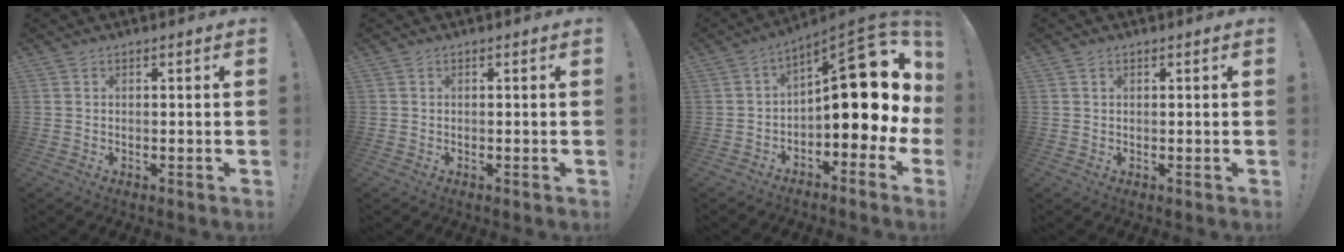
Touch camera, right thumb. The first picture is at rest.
{"total": 0.0}
{"total": 16.3, "force": [2.7, 7.2, 14.3], "torque": [-0.180, -0.024, 0.047]}
{"total": 0.6, "force": [0.5, 0.3, 0.1], "torque": [0.007, -0.004, 0.009]}